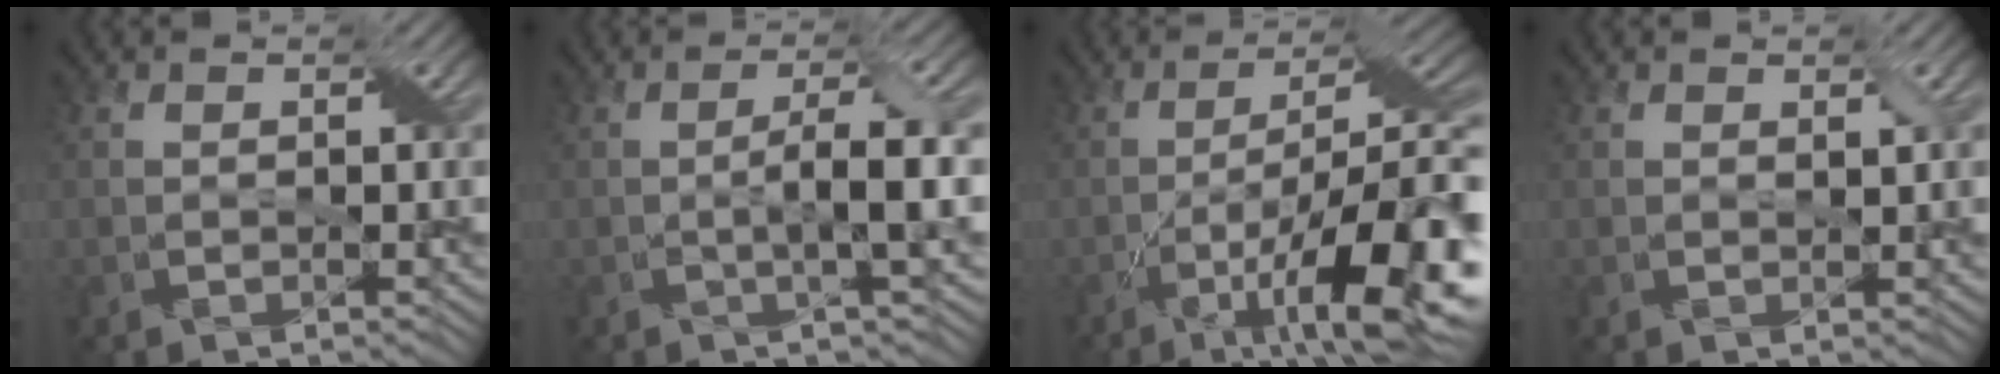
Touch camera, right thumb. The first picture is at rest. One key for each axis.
{"total": 4.3, "fx": -0.8, "fy": 0.3, "fz": 4.2, "tx": -0.070, "ty": 0.013, "tz": -0.020}
{"total": 16.0, "fx": -6.3, "fy": 4.7, "fz": 13.9, "tx": -0.219, "ty": -0.008, "tz": -0.100}
{"total": 0.8, "fx": 0.6, "fy": 0.2, "fz": 0.5, "tx": -0.009, "ty": 0.000, "tz": 0.011}